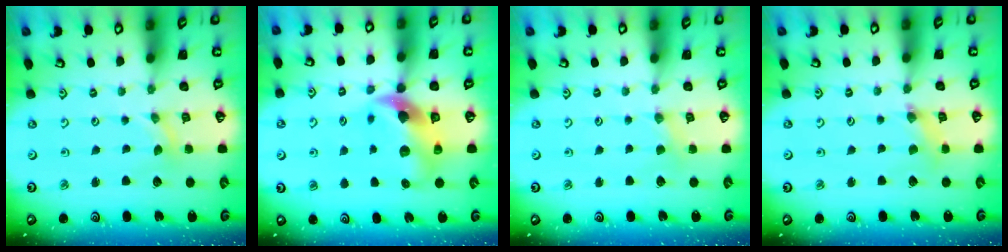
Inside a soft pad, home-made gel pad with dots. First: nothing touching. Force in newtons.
{"total": 11.6, "press": 11.5, "slide": 1.9}
{"total": 2.2, "press": 2.2, "slide": 0.4}
{"total": 1.8, "press": 1.8, "slide": 0.2}